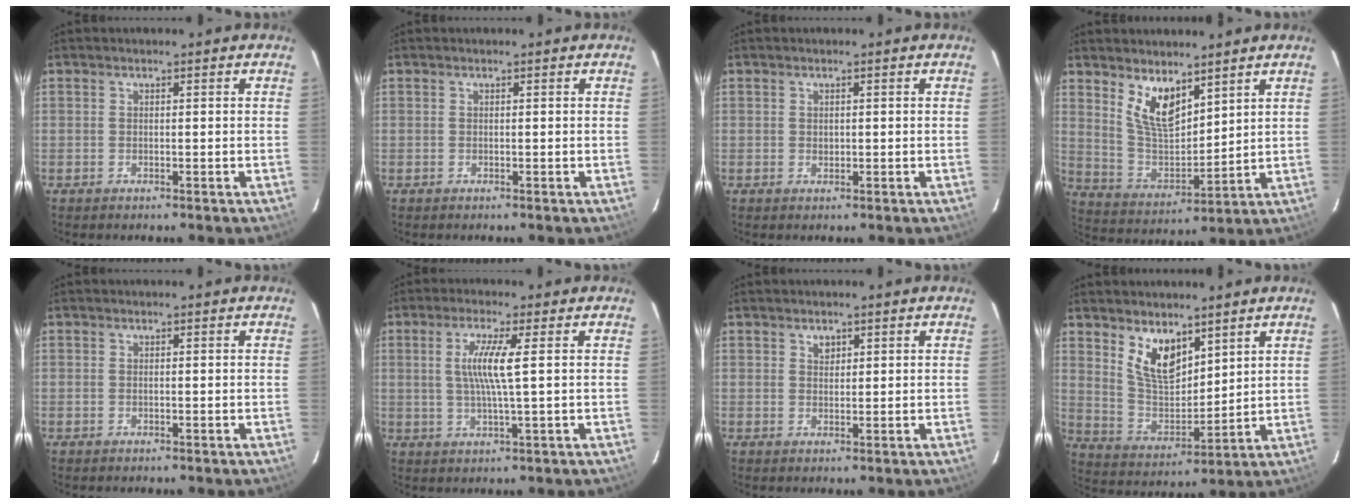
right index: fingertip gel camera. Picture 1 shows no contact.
{"total": 0.0}
{"total": 0.7, "force": [0.1, 0.7, 0.1], "torque": [-0.001, 0.000, 0.005]}
{"total": 9.7, "force": [6.3, 4.1, 6.2], "torque": [-0.114, -0.008, 0.134]}
{"total": 0.9, "force": [-0.2, 0.7, 0.5], "torque": [-0.010, 0.001, -0.004]}
{"total": 6.2, "force": [1.1, -0.4, 6.1], "torque": [-0.116, -0.005, 0.021]}
{"total": 1.5, "force": [0.9, 1.1, 0.5], "torque": [-0.004, 0.004, 0.016]}
{"total": 9.7, "force": [6.1, 4.8, 5.8], "torque": [-0.106, -0.005, 0.129]}